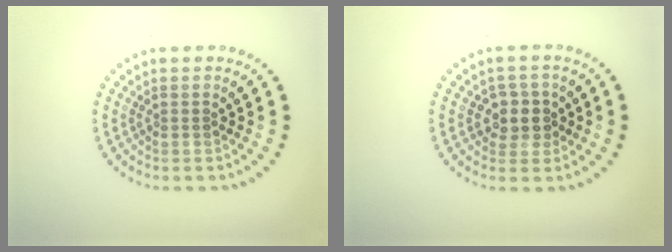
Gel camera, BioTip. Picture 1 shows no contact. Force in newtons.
{"total": 2.5, "press": 2.3, "slide": 0.9}